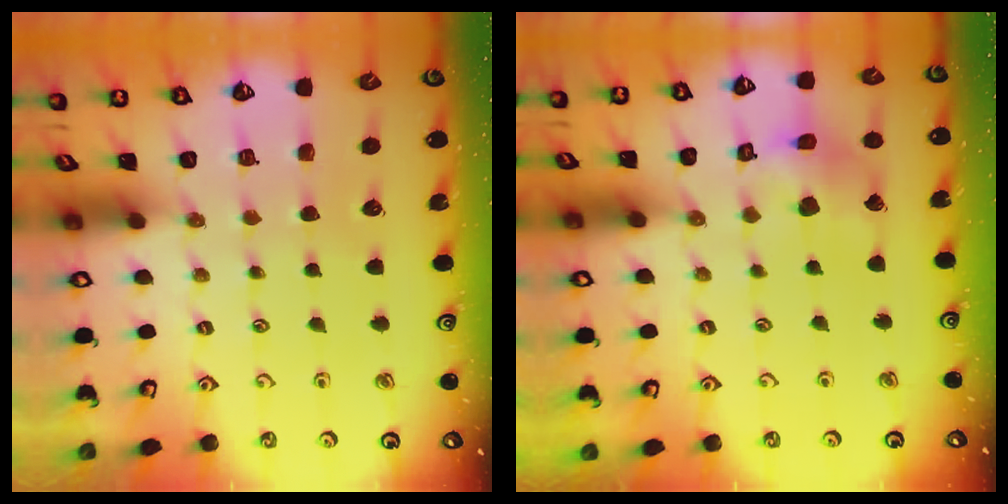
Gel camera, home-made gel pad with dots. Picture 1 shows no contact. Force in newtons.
{"total": 11.7, "press": 11.6, "slide": 1.5}